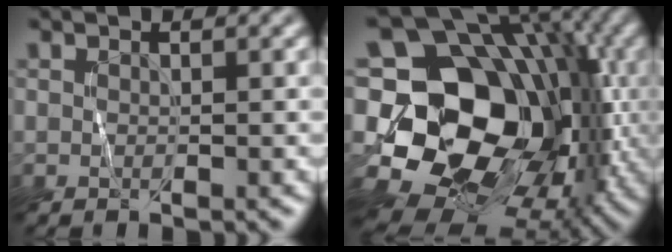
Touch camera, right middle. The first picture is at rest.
{"total": 18.7, "force": [-1.9, 14.6, 11.5], "torque": [-0.181, -0.022, -0.027]}